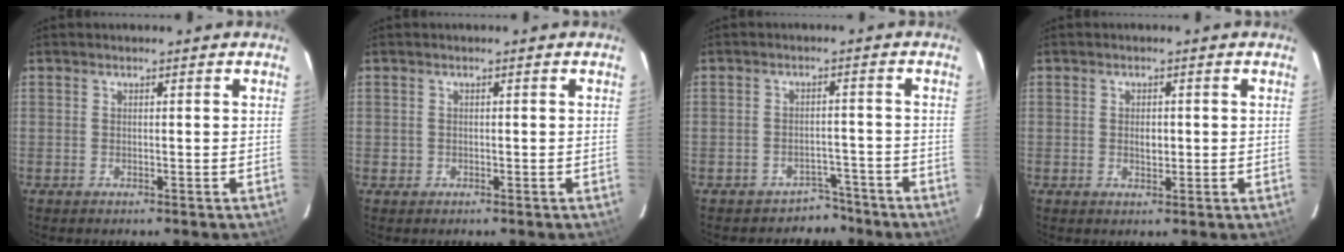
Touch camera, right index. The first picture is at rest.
{"total": 1.0, "force": [-0.4, 0.9, 0.0], "torque": [0.002, 0.001, -0.003]}
{"total": 4.8, "force": [-3.8, 2.9, -0.3], "torque": [0.010, 0.031, -0.048]}
{"total": 2.1, "force": [0.0, 1.3, 1.6], "torque": [-0.026, 0.004, 0.000]}